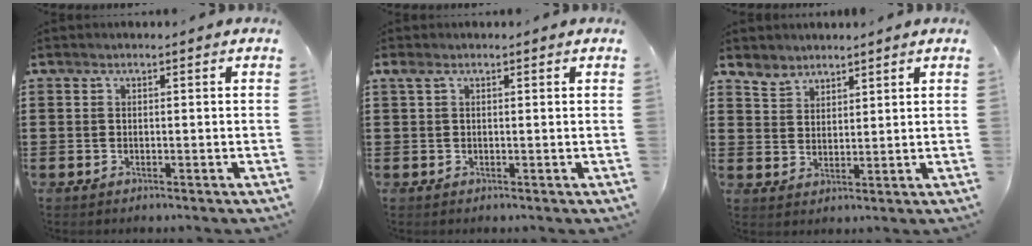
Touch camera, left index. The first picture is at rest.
{"total": 0.9, "force": [0.5, 0.3, 0.6], "torque": [-0.015, 0.003, 0.010]}
{"total": 3.5, "force": [3.2, 1.4, -0.3], "torque": [-0.008, -0.004, 0.062]}